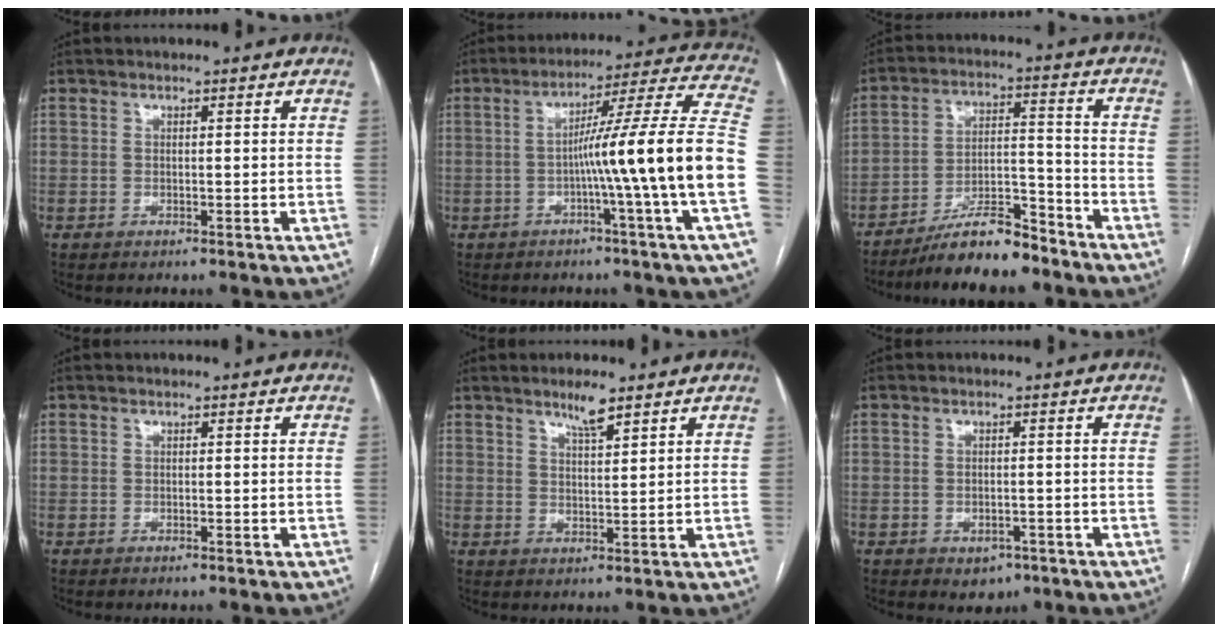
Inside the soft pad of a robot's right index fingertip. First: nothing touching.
{"total": 17.1, "force": [-3.4, -2.9, 16.5], "torque": [-0.230, 0.006, -0.065]}
{"total": 10.5, "force": [-9.0, 2.0, 5.1], "torque": [-0.077, 0.015, -0.157]}
{"total": 0.0}
{"total": 4.0, "force": [3.1, 0.4, 2.4], "torque": [-0.043, -0.004, 0.055]}
{"total": 2.7, "force": [-1.3, 2.0, 1.2], "torque": [-0.006, 0.001, -0.008]}